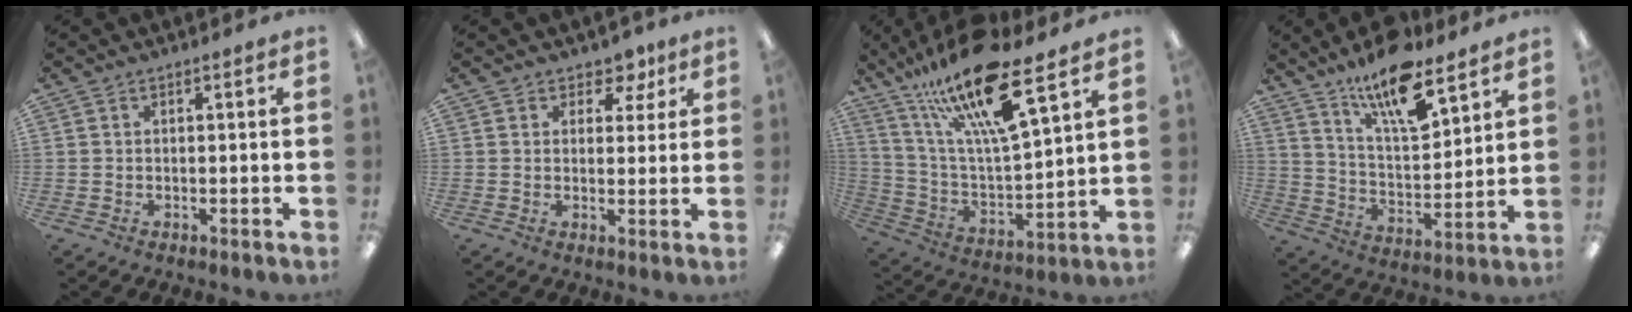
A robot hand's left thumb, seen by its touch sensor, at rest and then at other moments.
{"total": 4.7, "force": [2.9, 3.5, 1.3], "torque": [-0.007, -0.013, 0.047]}
{"total": 21.1, "force": [14.4, 5.0, 14.6], "torque": [-0.272, -0.076, 0.236]}
{"total": 16.5, "force": [12.1, 5.0, 10.0], "torque": [-0.174, -0.066, 0.203]}